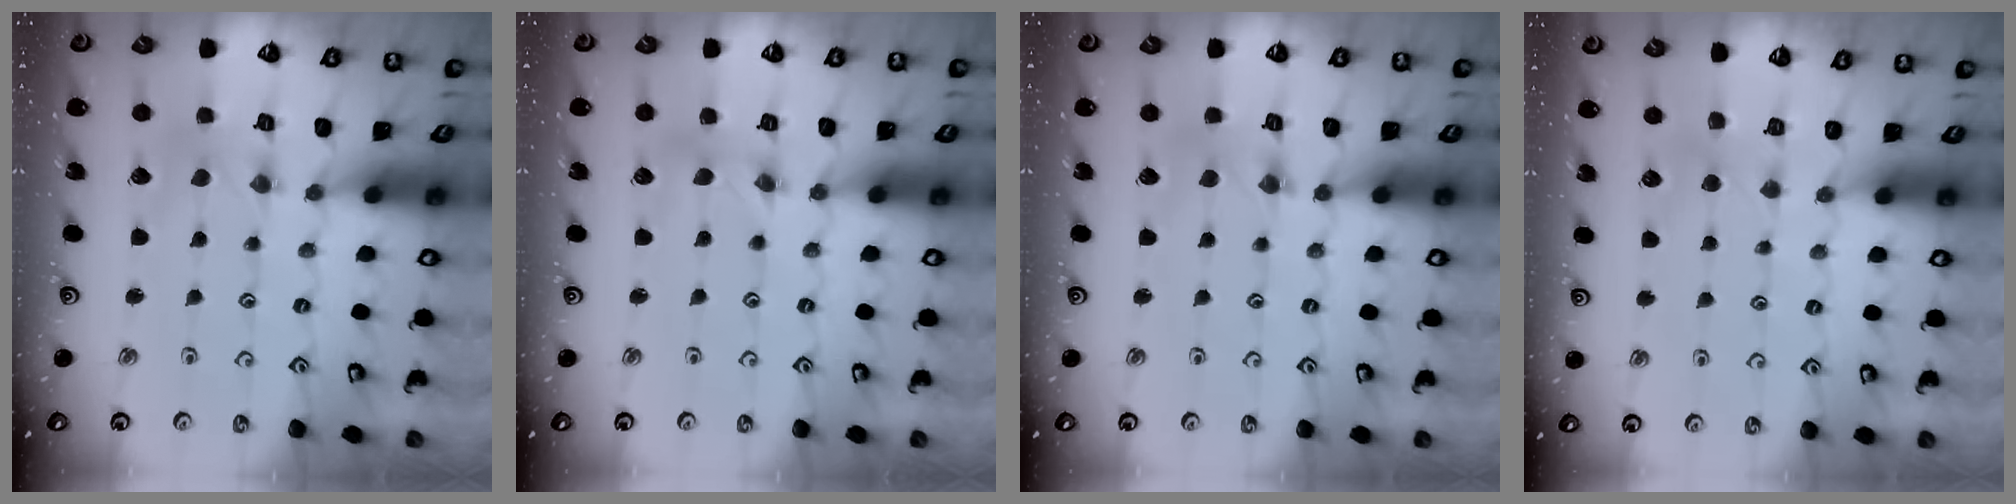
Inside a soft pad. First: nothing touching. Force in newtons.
{"total": 2.7, "press": 2.7, "slide": 0.3}
{"total": 1.9, "press": 1.8, "slide": 0.3}
{"total": 2.8, "press": 2.8, "slide": 0.5}